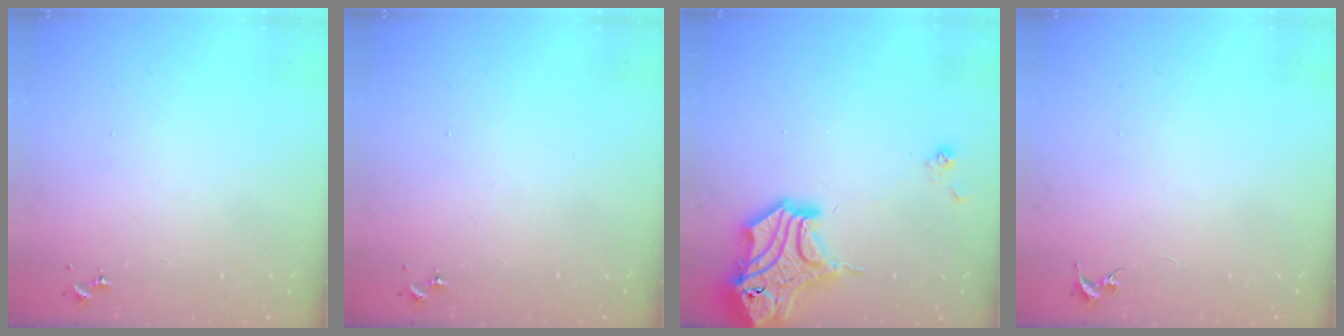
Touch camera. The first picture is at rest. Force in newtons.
{"total": 0.0}
{"total": 17.2, "press": 17.0, "slide": 2.6}
{"total": 0.0}